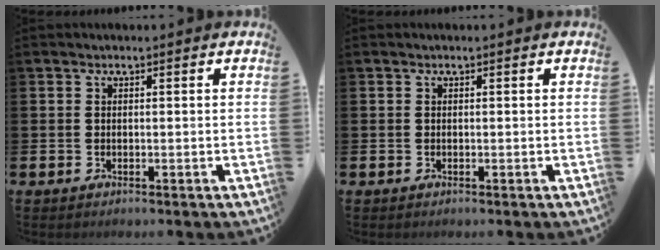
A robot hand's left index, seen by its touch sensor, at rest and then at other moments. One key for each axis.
{"total": 0.0}